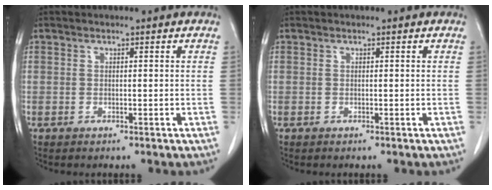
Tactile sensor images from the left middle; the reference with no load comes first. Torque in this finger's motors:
{"motor_torque": [0.03, -0.06, 0.07, 0.01]}